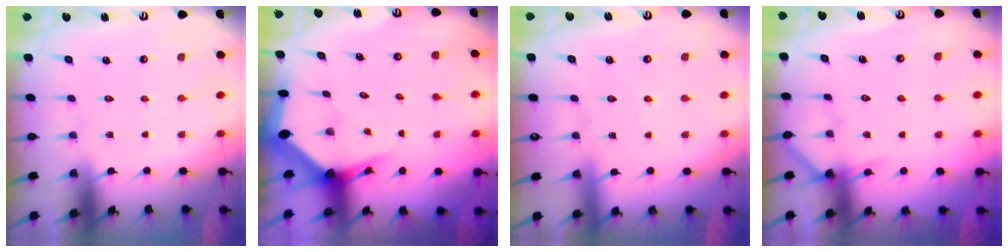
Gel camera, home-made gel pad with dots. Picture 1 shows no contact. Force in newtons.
{"total": 3.8, "press": 3.8, "slide": 0.5}
{"total": 2.1, "press": 2.1, "slide": 0.2}
{"total": 7.9, "press": 7.9, "slide": 0.8}